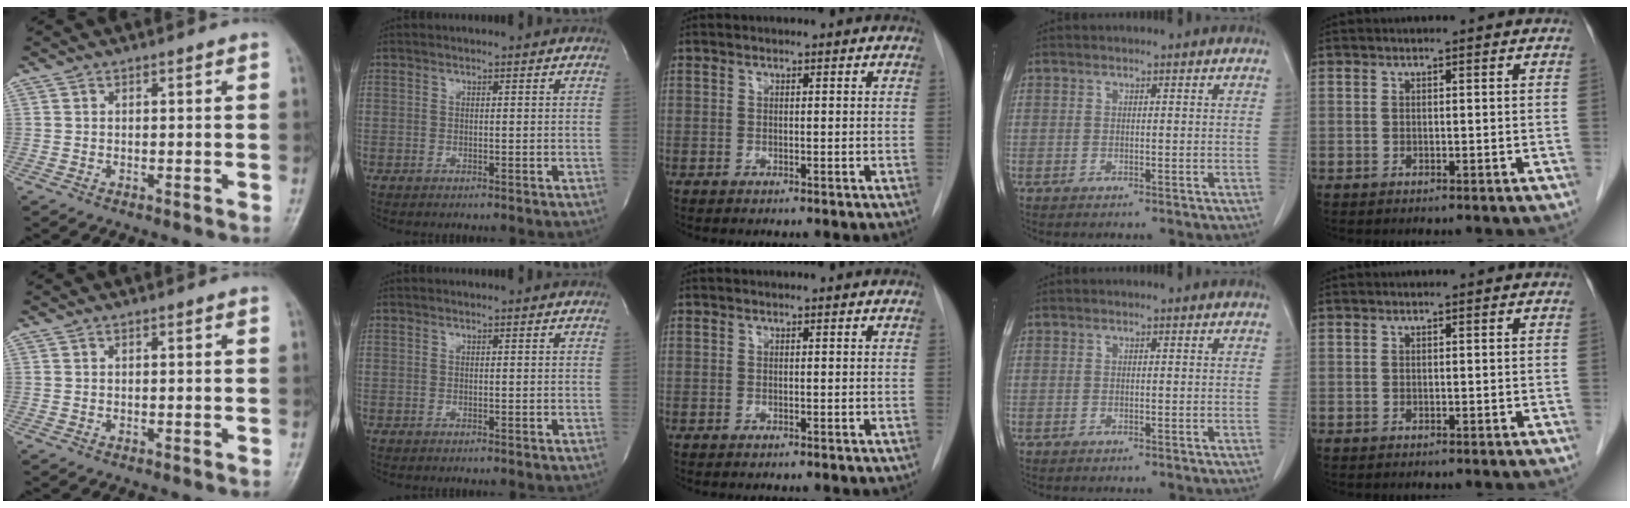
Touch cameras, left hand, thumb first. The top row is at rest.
{}